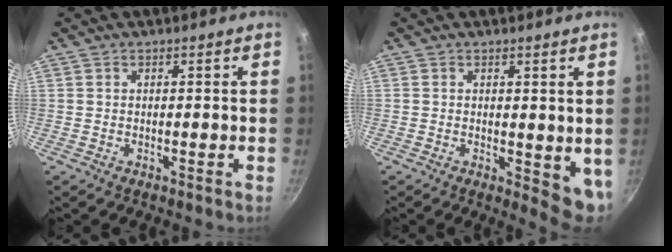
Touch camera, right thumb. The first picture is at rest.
{"total": 5.8, "force": [0.6, 2.8, 5.0], "torque": [-0.059, -0.013, 0.011]}